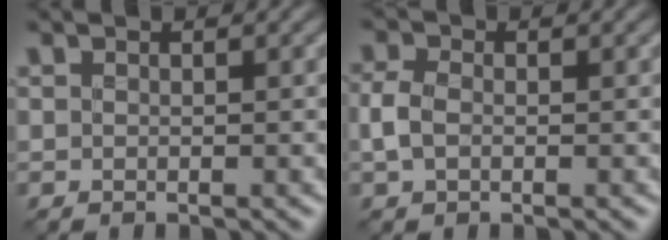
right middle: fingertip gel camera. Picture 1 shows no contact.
{"total": 1.8, "force": [-0.7, 1.2, 1.2], "torque": [-0.027, 0.001, -0.022]}